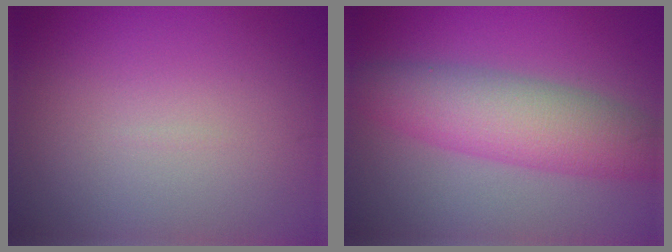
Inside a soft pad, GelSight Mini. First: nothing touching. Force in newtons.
{"total": 6.3, "press": 6.3, "slide": 0.1}